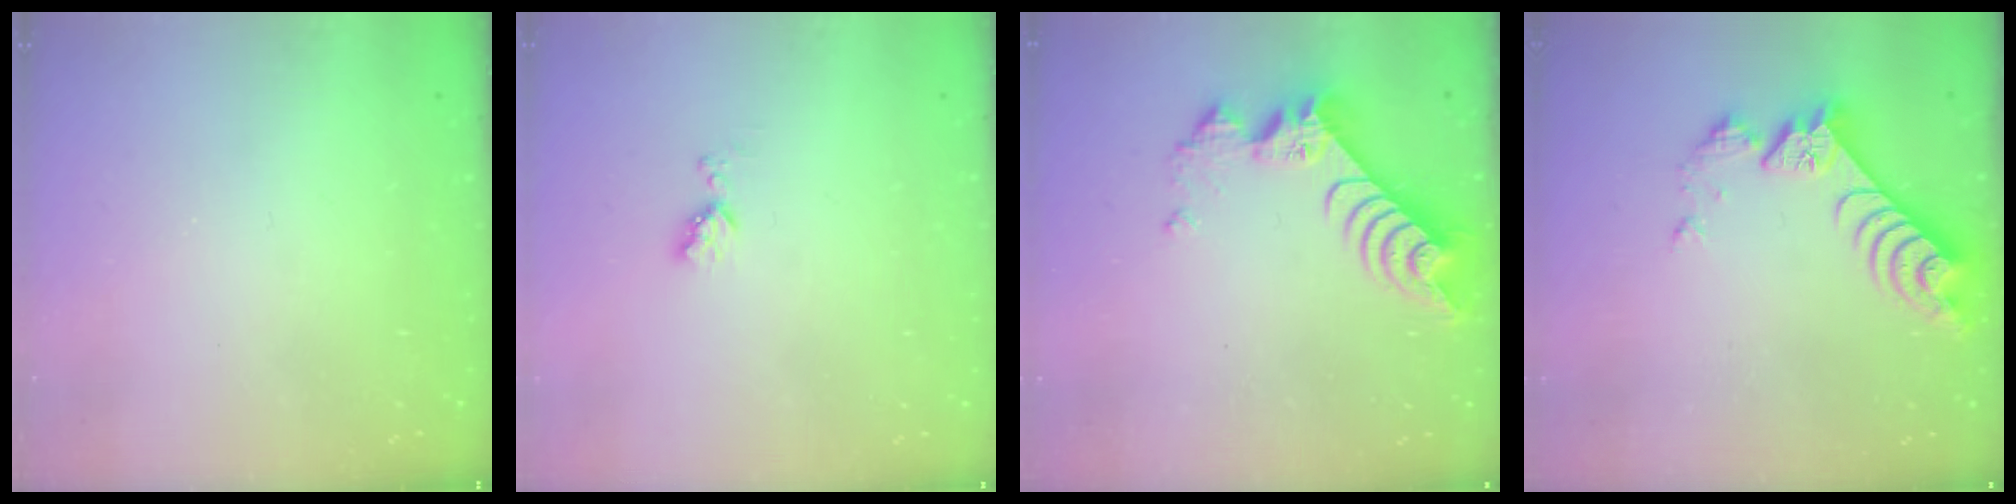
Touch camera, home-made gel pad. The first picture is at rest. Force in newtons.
{"total": 3.7, "press": 3.7, "slide": 0.6}
{"total": 9.3, "press": 9.3, "slide": 1.0}
{"total": 8.0, "press": 8.0, "slide": 0.8}